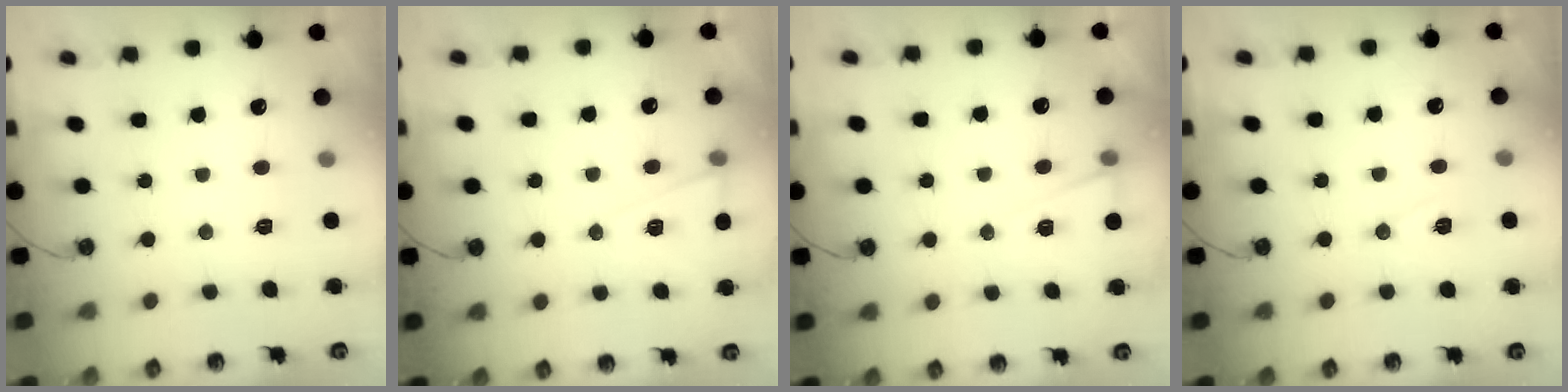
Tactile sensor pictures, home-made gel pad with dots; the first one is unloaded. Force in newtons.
{"total": 6.9, "press": 5.3, "slide": 4.5}
{"total": 5.4, "press": 3.1, "slide": 4.5}
{"total": 6.3, "press": 4.9, "slide": 4.0}